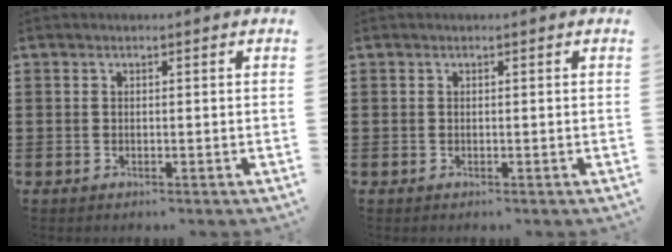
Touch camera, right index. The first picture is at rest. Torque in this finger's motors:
{"motor_torque": [0.86, 0.66, 0.00, 0.00]}